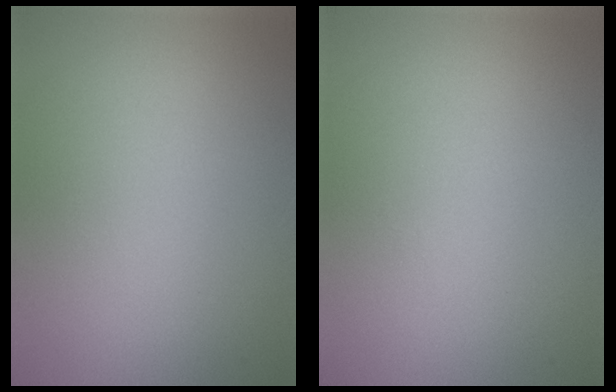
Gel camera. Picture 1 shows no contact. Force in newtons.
{"total": 0.0}